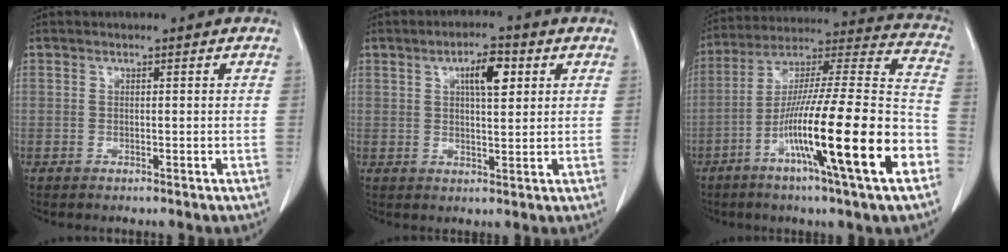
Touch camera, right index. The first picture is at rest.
{"total": 5.7, "force": [2.2, 1.6, 5.0], "torque": [-0.083, 0.006, 0.035]}
{"total": 24.5, "force": [-9.6, 0.5, 22.6], "torque": [-0.348, -0.024, -0.167]}